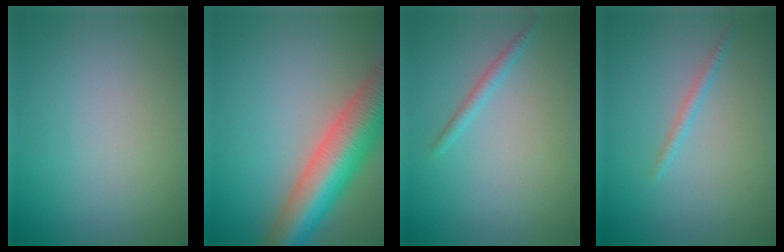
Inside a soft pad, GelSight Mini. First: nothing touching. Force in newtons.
{"total": 10.4, "press": 10.4, "slide": 0.7}
{"total": 1.3, "press": 1.2, "slide": 0.1}
{"total": 1.0, "press": 1.0, "slide": 0.1}